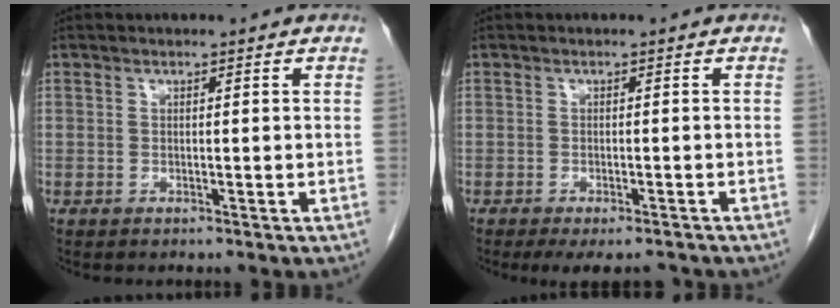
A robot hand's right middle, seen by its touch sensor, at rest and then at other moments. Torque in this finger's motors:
{"motor_torque": [0.58, -0.51, 0.11, 0.06]}